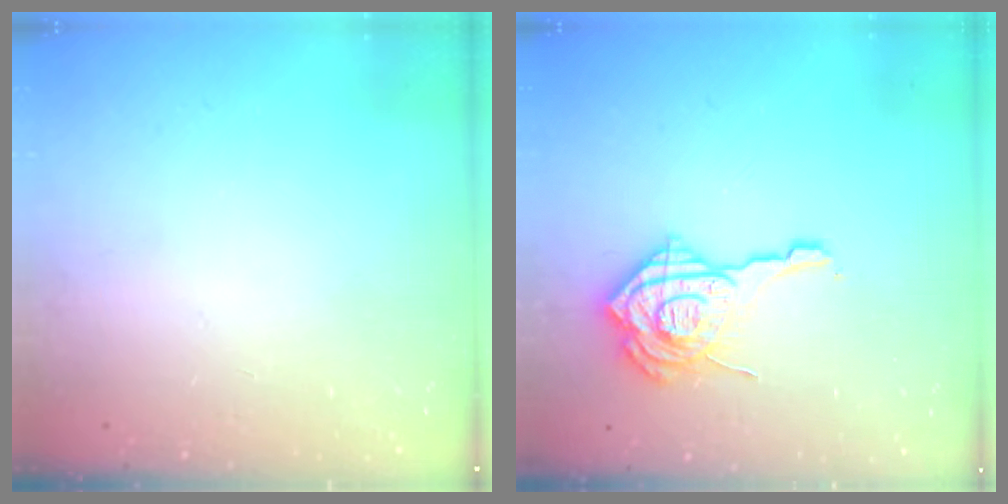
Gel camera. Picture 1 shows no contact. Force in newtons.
{"total": 16.7, "press": 16.6, "slide": 1.5}